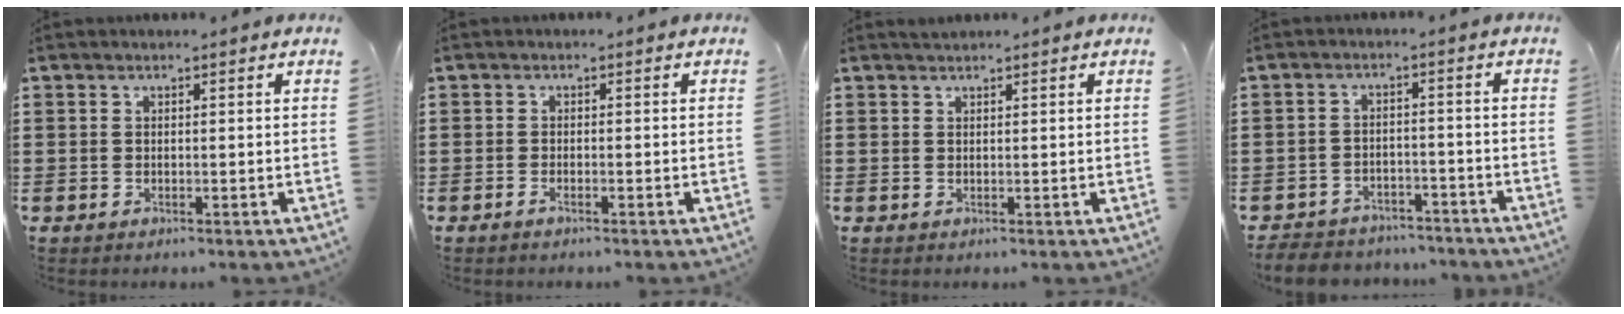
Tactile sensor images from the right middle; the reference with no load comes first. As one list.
[{"total": 0.8, "force": [-0.6, 0.1, 0.5], "torque": [-0.012, -0.003, -0.010]}, {"total": 0.8, "force": [0.8, 0.0, 0.0], "torque": [-0.001, -0.003, 0.016]}, {"total": 4.2, "force": [-4.1, 0.5, 0.2], "torque": [-0.011, 0.002, -0.089]}]